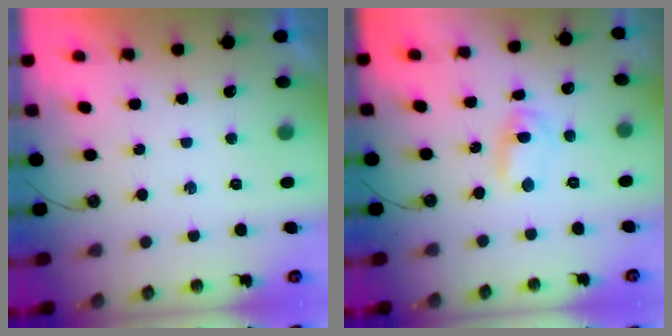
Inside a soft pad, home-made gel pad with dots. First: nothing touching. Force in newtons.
{"total": 2.9, "press": 2.9, "slide": 0.2}